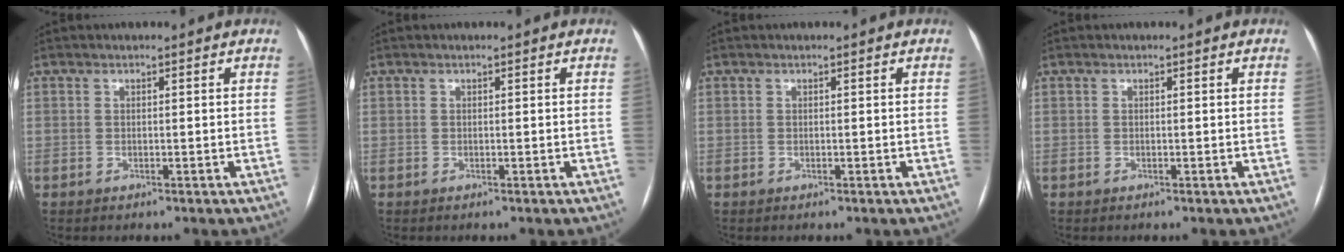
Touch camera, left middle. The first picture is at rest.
{"total": 0.0}
{"total": 0.0}
{"total": 0.0}